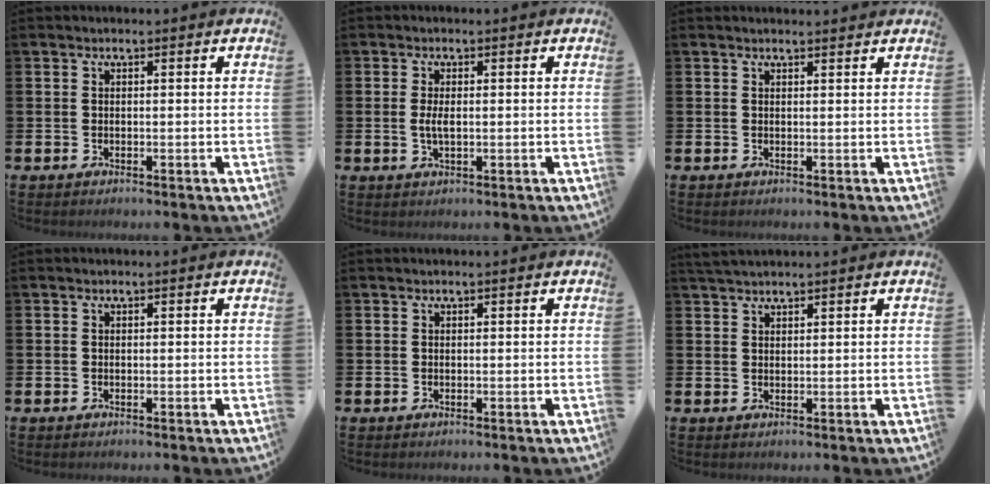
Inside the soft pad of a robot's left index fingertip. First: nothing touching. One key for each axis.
{"total": 2.3, "fx": 0.1, "fy": 0.9, "fz": 2.1, "tx": -0.035, "ty": 0.000, "tz": -0.002}
{"total": 0.9, "fx": 0.9, "fy": 0.0, "fz": 0.2, "tx": 0.008, "ty": -0.005, "tz": 0.014}
{"total": 0.0}
{"total": 0.0}
{"total": 2.2, "fx": 2.1, "fy": 0.4, "fz": 0.5, "tx": -0.010, "ty": -0.001, "tz": 0.038}